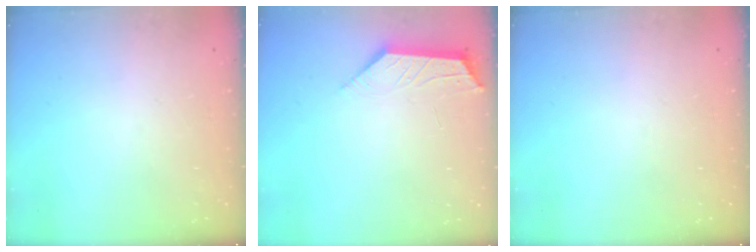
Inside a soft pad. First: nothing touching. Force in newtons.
{"total": 2.3, "press": 2.2, "slide": 0.5}
{"total": 0.0}